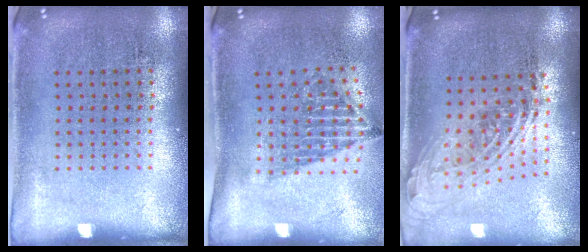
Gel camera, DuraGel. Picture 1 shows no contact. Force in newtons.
{"total": 1.6, "press": 1.2, "slide": 1.0}
{"total": 2.0, "press": 1.6, "slide": 1.3}